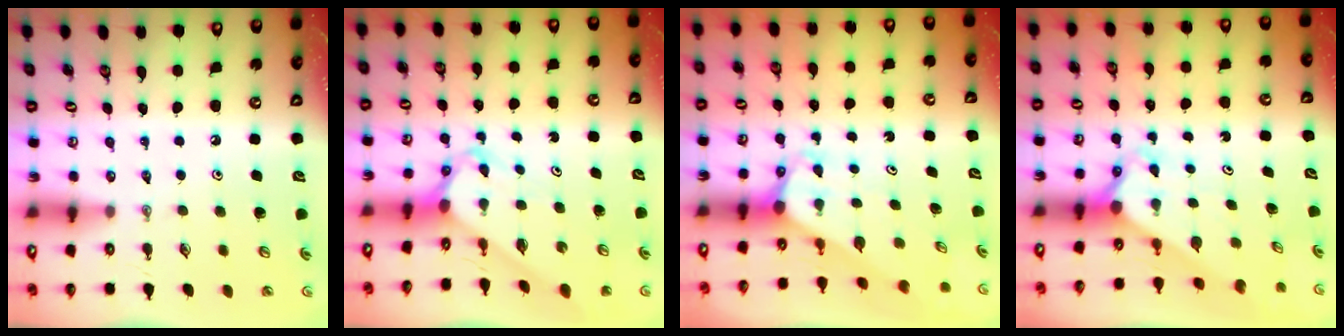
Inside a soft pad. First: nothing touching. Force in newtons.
{"total": 3.3, "press": 3.3, "slide": 0.3}
{"total": 3.1, "press": 3.1, "slide": 0.1}
{"total": 2.7, "press": 2.7, "slide": 0.2}